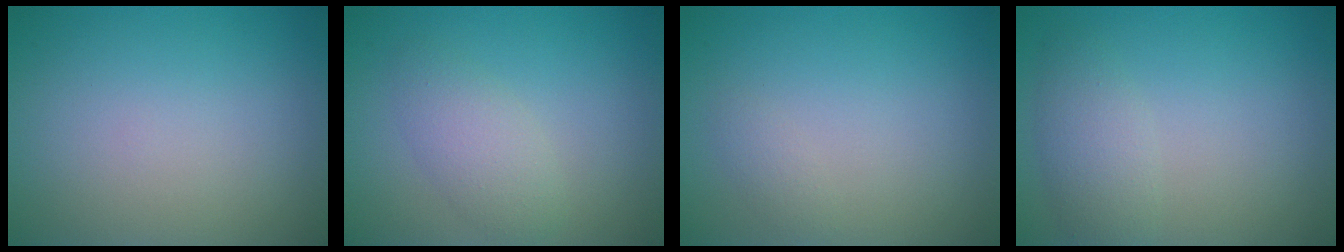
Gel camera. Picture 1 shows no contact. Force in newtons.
{"total": 2.7, "press": 2.7, "slide": 0.1}
{"total": 0.8, "press": 0.8, "slide": 0.0}
{"total": 2.4, "press": 2.4, "slide": 0.1}